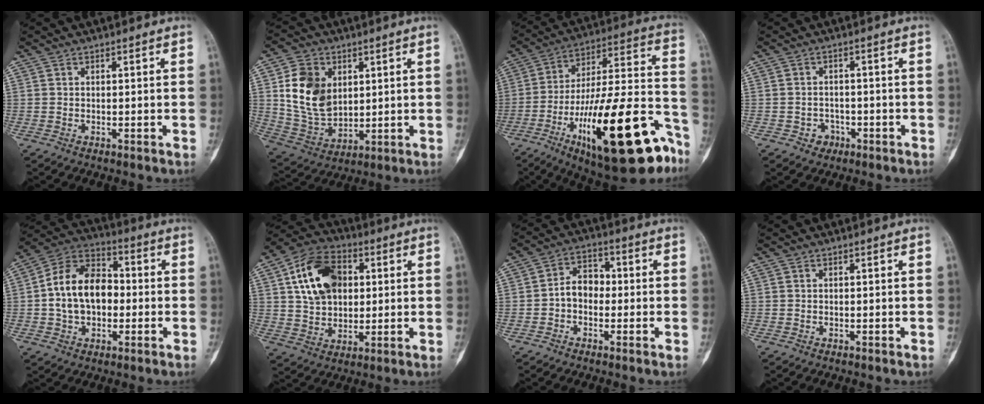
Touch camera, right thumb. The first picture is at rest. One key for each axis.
{"total": 14.4, "fx": 3.8, "fy": 10.9, "fz": 8.7, "tx": -0.129, "ty": -0.016, "tz": 0.085}
{"total": 31.7, "fx": -15.2, "fy": 9.8, "fz": 26.1, "tx": -0.358, "ty": 0.076, "tz": -0.231}
{"total": 2.9, "fx": -1.4, "fy": 2.5, "fz": 0.6, "tx": 0.011, "ty": 0.015, "tz": -0.021}
{"total": 14.7, "fx": -0.4, "fy": 10.1, "fz": 10.7, "tx": -0.165, "ty": 0.035, "tz": -0.015}
{"total": 15.6, "fx": 4.0, "fy": 10.9, "fz": 10.5, "tx": -0.154, "ty": 0.006, "tz": 0.065}
{"total": 6.1, "fx": -0.8, "fy": 4.5, "fz": 4.0, "tx": -0.043, "ty": 0.027, "tz": -0.027}
{"total": 0.0}